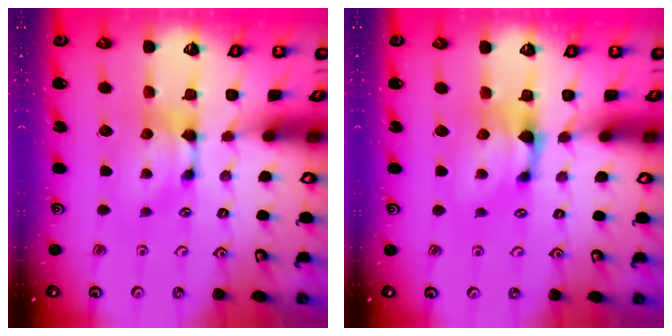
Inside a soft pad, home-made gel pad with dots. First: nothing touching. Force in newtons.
{"total": 1.0, "press": 0.3, "slide": 1.0}